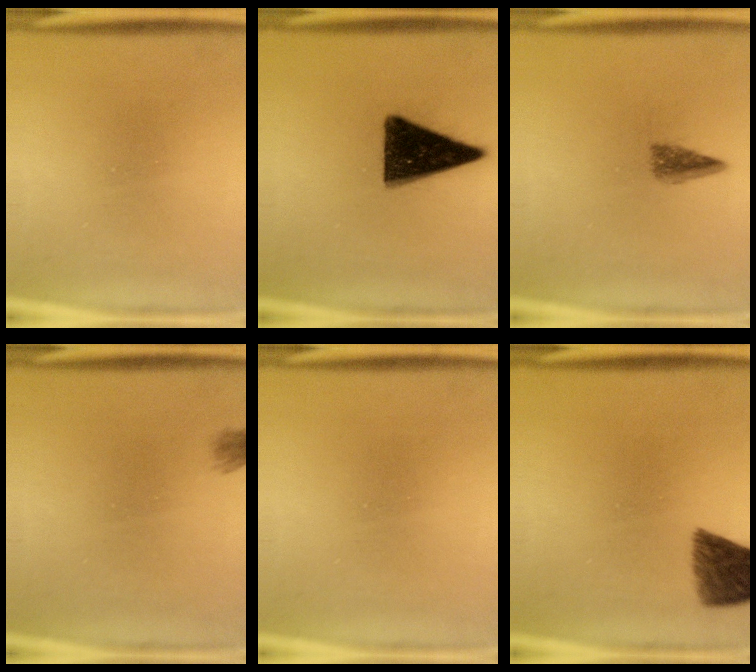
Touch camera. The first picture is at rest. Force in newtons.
{"total": 15.0}
{"total": 2.7}
{"total": 1.9}
{"total": 0.0}
{"total": 7.4}